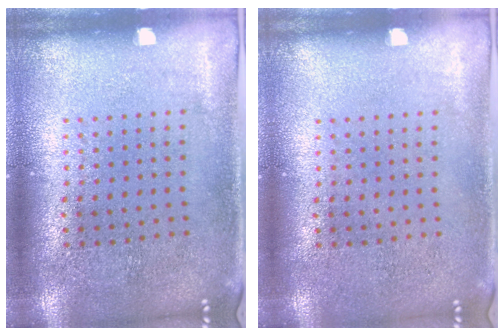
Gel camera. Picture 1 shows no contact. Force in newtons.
{"total": 0.0}